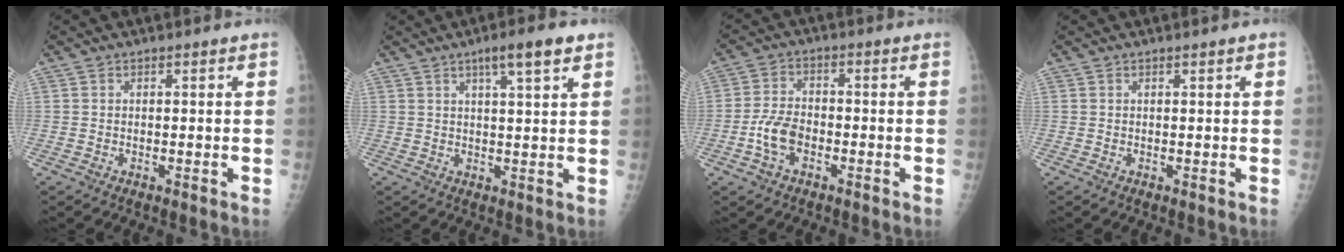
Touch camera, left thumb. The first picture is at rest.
{"total": 6.5, "force": [3.7, 0.9, 5.2], "torque": [-0.080, -0.009, 0.058]}
{"total": 6.4, "force": [-2.4, 3.9, 4.5], "torque": [-0.087, 0.018, -0.049]}
{"total": 0.6, "force": [0.3, 0.0, 0.5], "torque": [-0.007, 0.000, 0.005]}